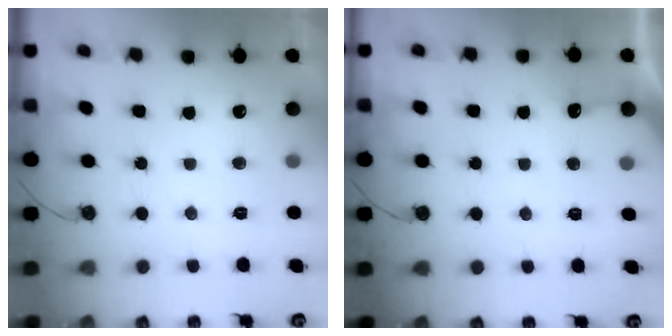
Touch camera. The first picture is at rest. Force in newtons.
{"total": 4.0, "press": 4.0, "slide": 0.4}